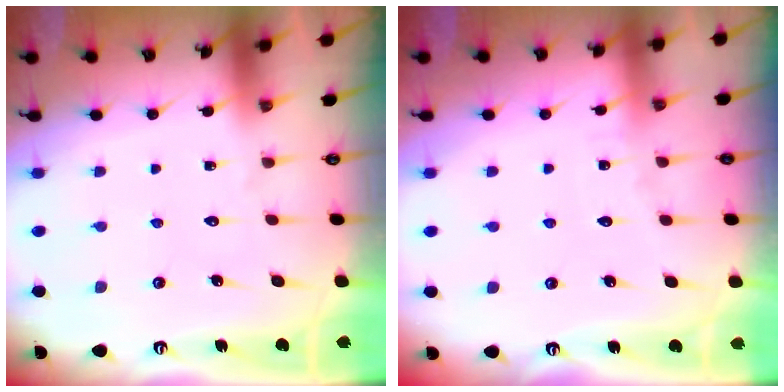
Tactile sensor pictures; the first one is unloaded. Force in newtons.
{"total": 3.3, "press": 3.3, "slide": 0.4}